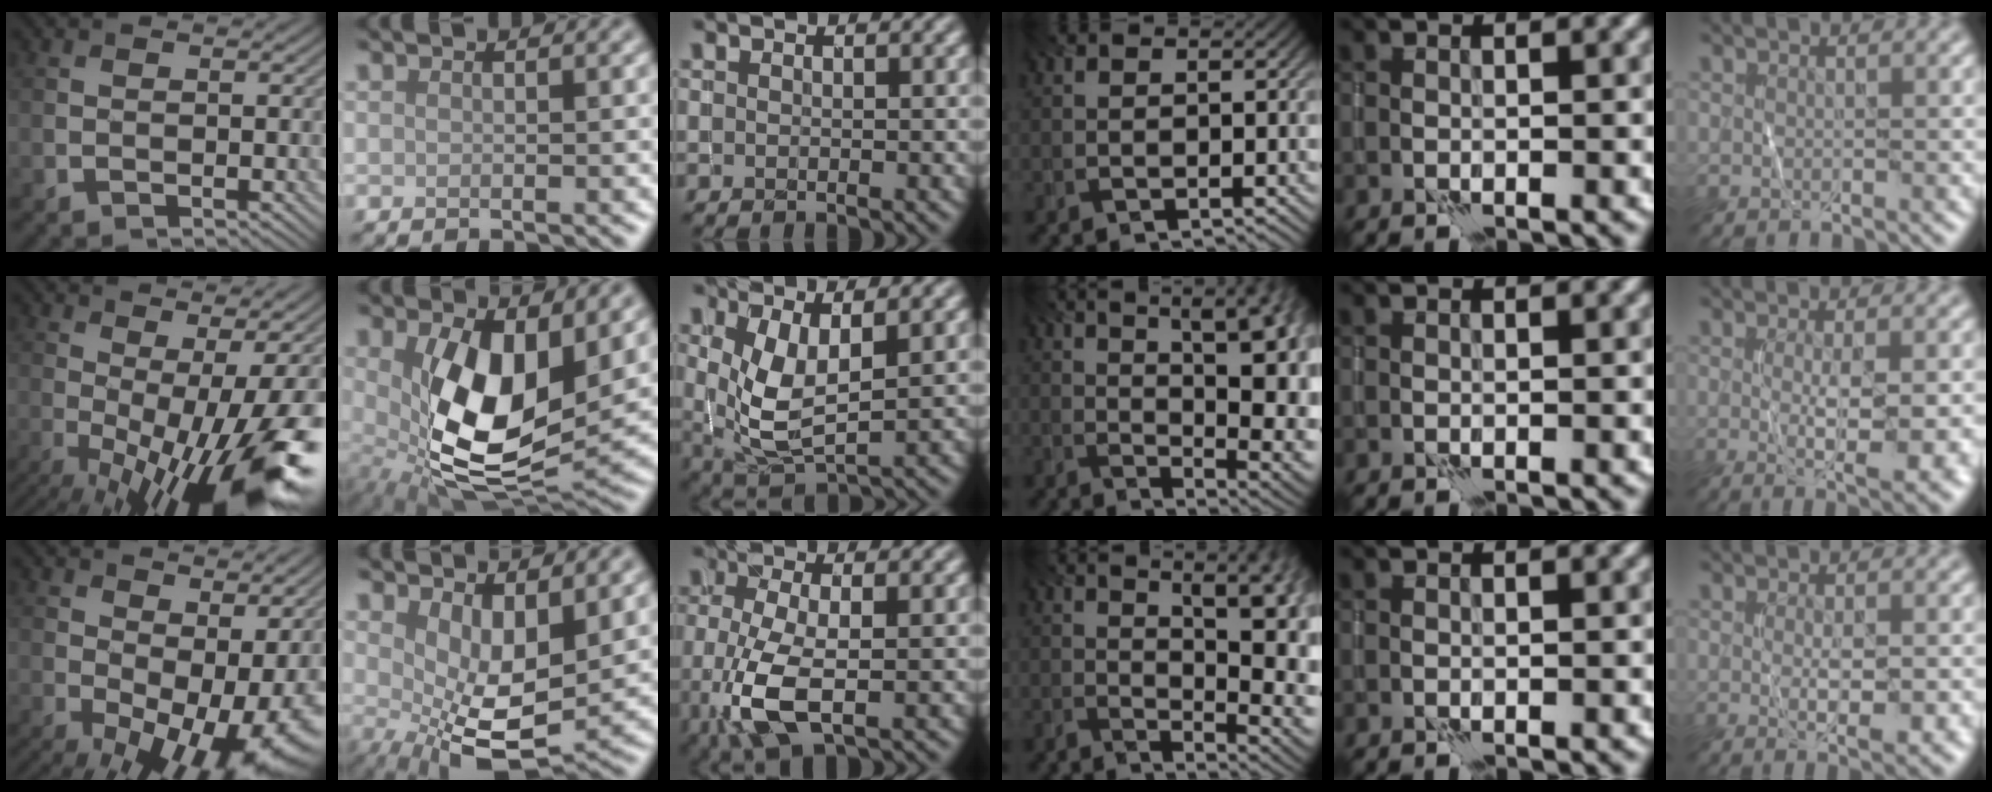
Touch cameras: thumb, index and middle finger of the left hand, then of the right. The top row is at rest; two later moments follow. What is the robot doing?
{"motion": "wrap", "object": "thread"}